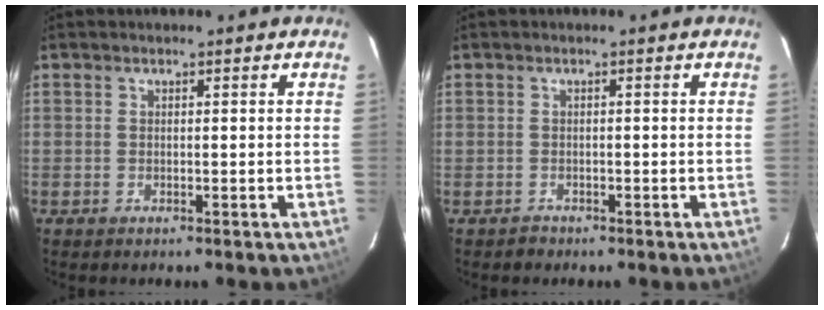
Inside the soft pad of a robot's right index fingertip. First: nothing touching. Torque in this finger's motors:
{"motor_torque": [-0.93, -0.63, -0.44, -0.18]}